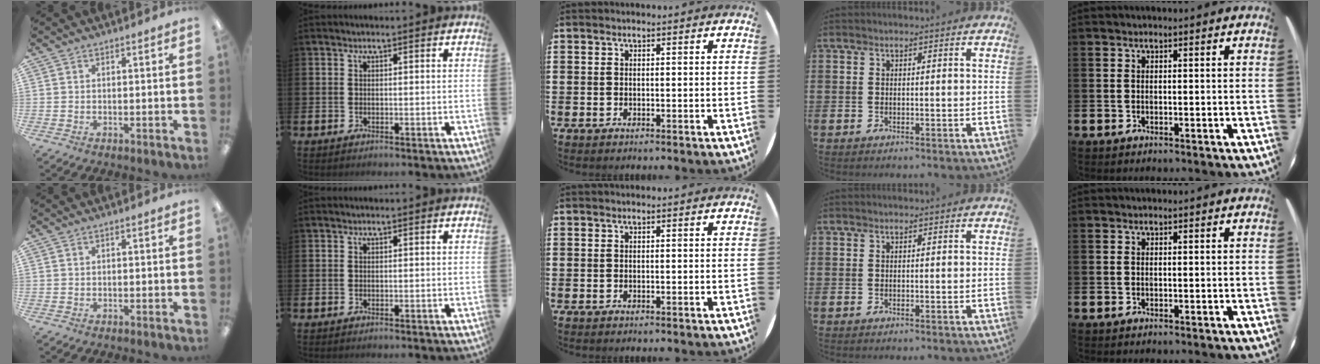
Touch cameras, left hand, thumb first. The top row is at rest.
{}